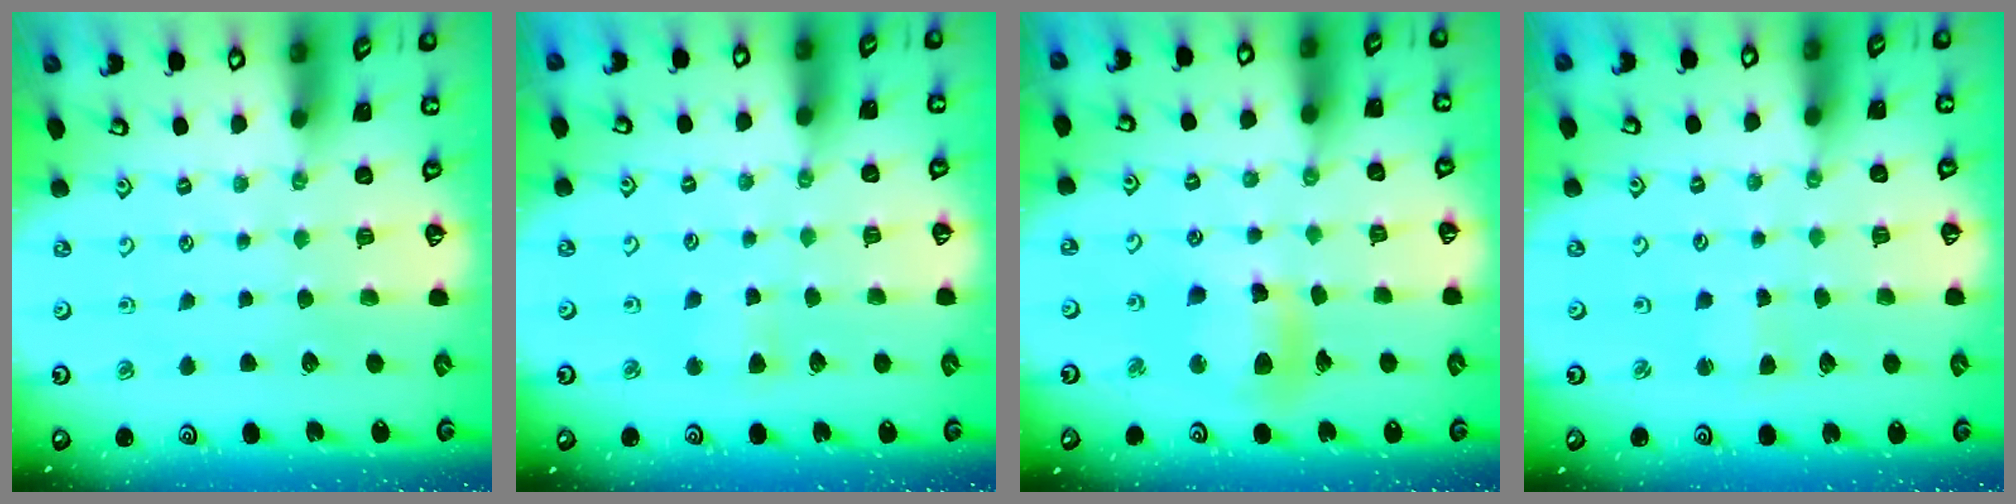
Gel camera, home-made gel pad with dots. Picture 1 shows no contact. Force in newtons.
{"total": 2.8, "press": 2.8, "slide": 0.5}
{"total": 11.4, "press": 11.3, "slide": 1.5}
{"total": 2.5, "press": 2.5, "slide": 0.4}